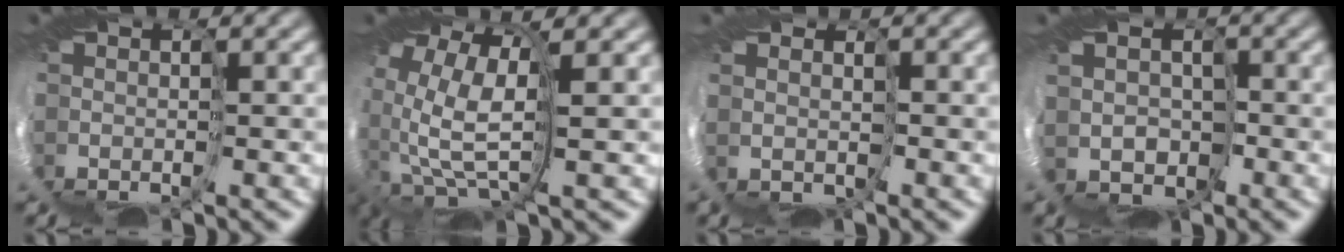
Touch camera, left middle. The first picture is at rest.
{"total": 7.0, "force": [1.5, 3.5, 5.9], "torque": [-0.148, -0.028, 0.046]}
{"total": 1.5, "force": [1.5, 0.2, -0.4], "torque": [0.003, -0.009, 0.030]}
{"total": 1.7, "force": [0.8, 1.4, -0.6], "torque": [0.023, 0.006, -0.008]}